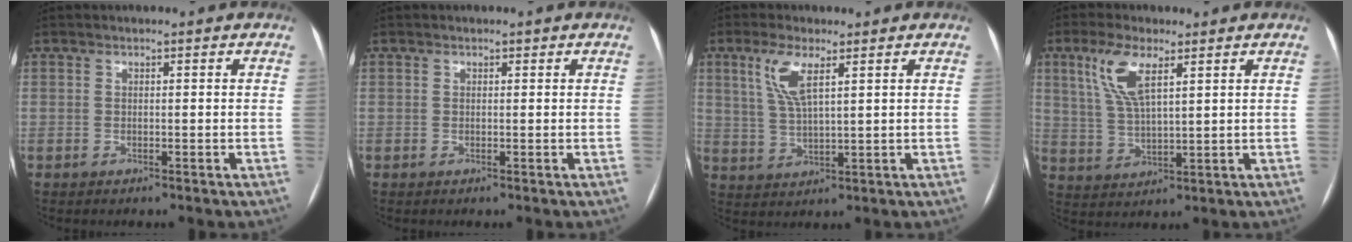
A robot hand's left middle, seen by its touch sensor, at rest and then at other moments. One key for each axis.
{"total": 0.5, "fx": 0.3, "fy": 0.4, "fz": 0.1, "tx": 0.002, "ty": 0.003, "tz": 0.002}
{"total": 6.2, "fx": 2.9, "fy": 1.3, "fz": 5.3, "tx": -0.116, "ty": 0.006, "tz": 0.062}
{"total": 7.8, "fx": 3.8, "fy": 2.0, "fz": 6.5, "tx": -0.142, "ty": 0.009, "tz": 0.079}